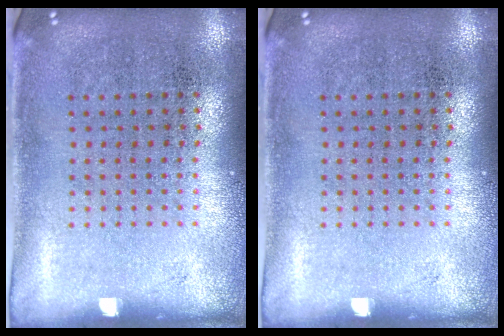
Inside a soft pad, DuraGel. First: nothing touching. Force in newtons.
{"total": 0.0}